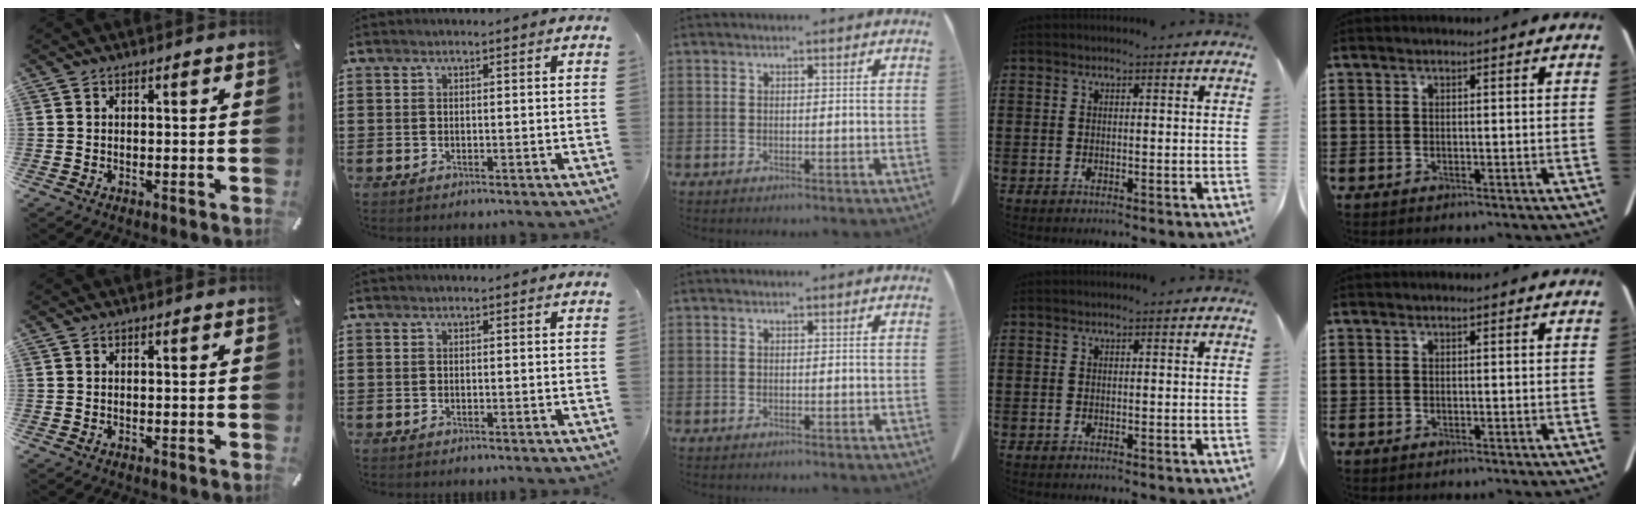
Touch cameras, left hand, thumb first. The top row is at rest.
{}